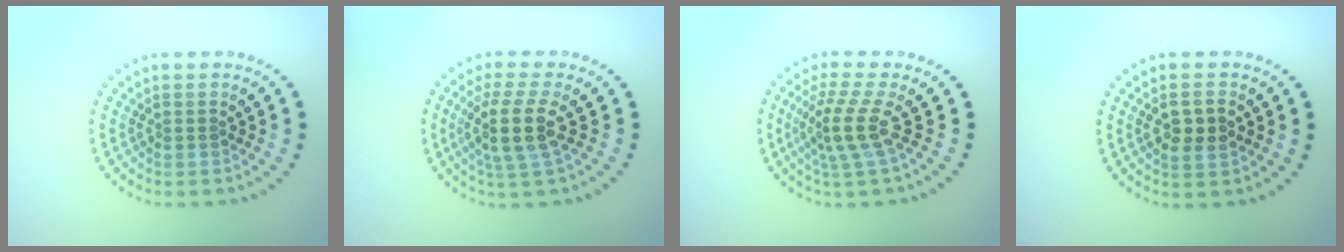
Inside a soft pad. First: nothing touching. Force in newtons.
{"total": 4.0, "press": 3.2, "slide": 2.3}
{"total": 3.7, "press": 2.6, "slide": 2.6}
{"total": 2.7, "press": 2.7, "slide": 0.5}